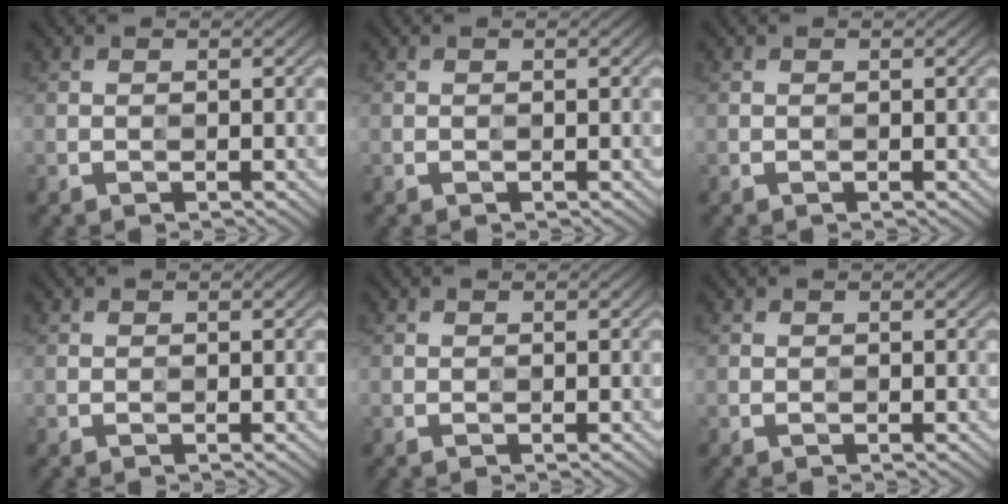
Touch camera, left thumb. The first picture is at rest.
{"total": 0.0}
{"total": 0.0}
{"total": 0.0}
{"total": 0.0}
{"total": 0.0}